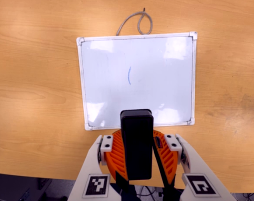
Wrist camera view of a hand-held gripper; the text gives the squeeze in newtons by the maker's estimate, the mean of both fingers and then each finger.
{"total": 8.8, "left": 9.3, "right": 8.3}